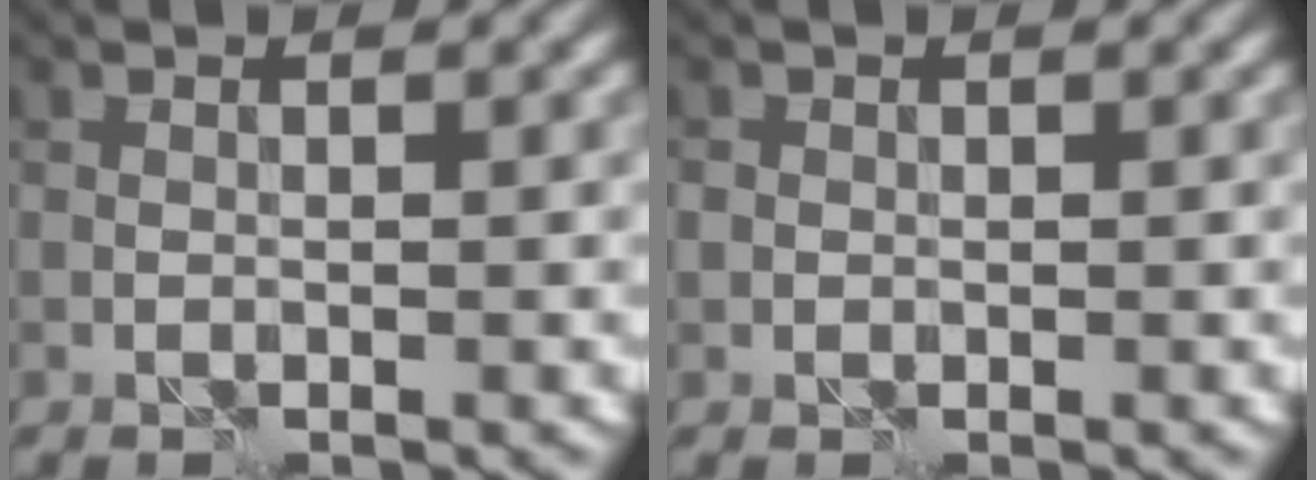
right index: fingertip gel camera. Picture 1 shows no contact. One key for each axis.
{"total": 0.7, "fx": 0.0, "fy": 0.7, "fz": 0.1, "tx": 0.002, "ty": -0.001, "tz": -0.003}